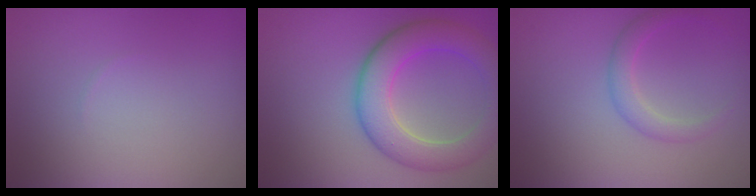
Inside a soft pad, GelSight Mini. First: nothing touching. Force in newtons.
{"total": 6.5, "press": 6.5, "slide": 0.3}
{"total": 2.0, "press": 2.0, "slide": 0.1}